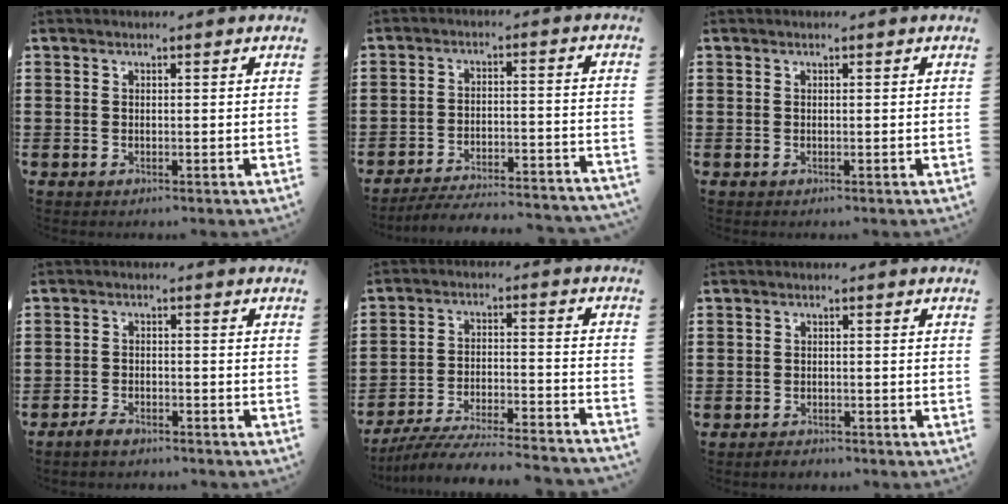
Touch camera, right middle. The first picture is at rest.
{"total": 5.1, "force": [-4.9, 0.0, 1.4], "torque": [-0.024, -0.005, -0.097]}
{"total": 0.0}
{"total": 2.3, "force": [-2.2, 0.5, 0.7], "torque": [-0.023, 0.002, -0.046]}
{"total": 7.3, "force": [-6.9, 0.1, 2.4], "torque": [-0.042, -0.001, -0.135]}
{"total": 1.4, "force": [-1.3, 0.5, 0.1], "torque": [-0.005, 0.003, -0.029]}